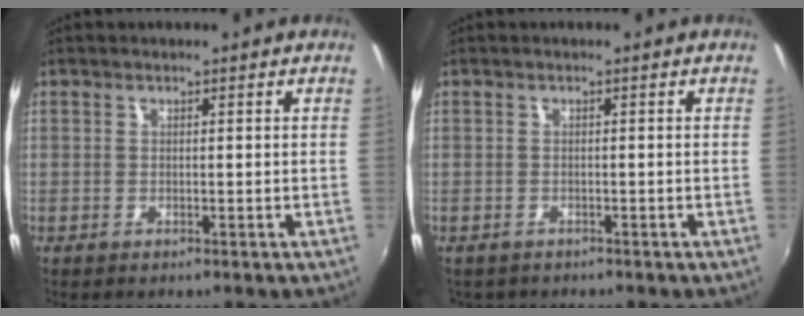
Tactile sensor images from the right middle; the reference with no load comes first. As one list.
[{"total": 1.9, "force": [-1.5, 1.2, 0.5], "torque": [-0.014, -0.008, -0.021]}]